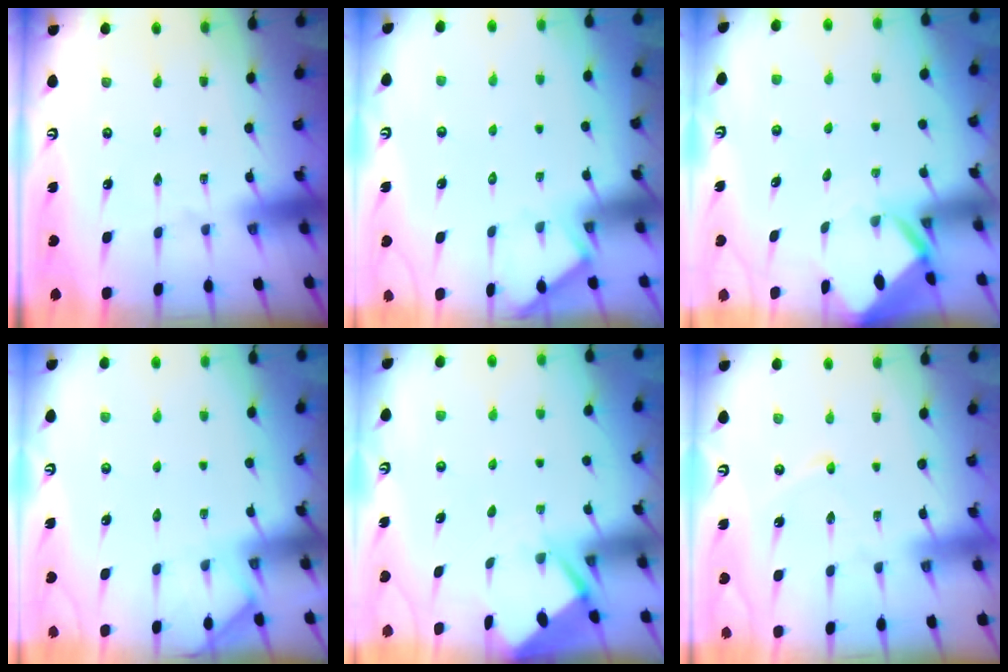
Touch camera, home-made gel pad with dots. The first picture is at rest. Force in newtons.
{"total": 3.2, "press": 3.2, "slide": 0.4}
{"total": 3.3, "press": 3.3, "slide": 0.1}
{"total": 3.7, "press": 3.6, "slide": 0.4}
{"total": 2.6, "press": 2.6, "slide": 0.4}
{"total": 2.1, "press": 2.1, "slide": 0.2}